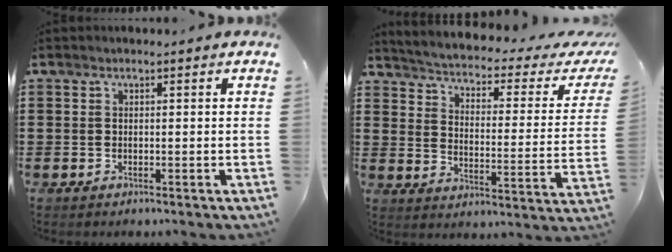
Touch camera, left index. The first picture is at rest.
{"total": 1.6, "force": [1.0, 0.0, 1.2], "torque": [-0.039, -0.026, 0.004]}